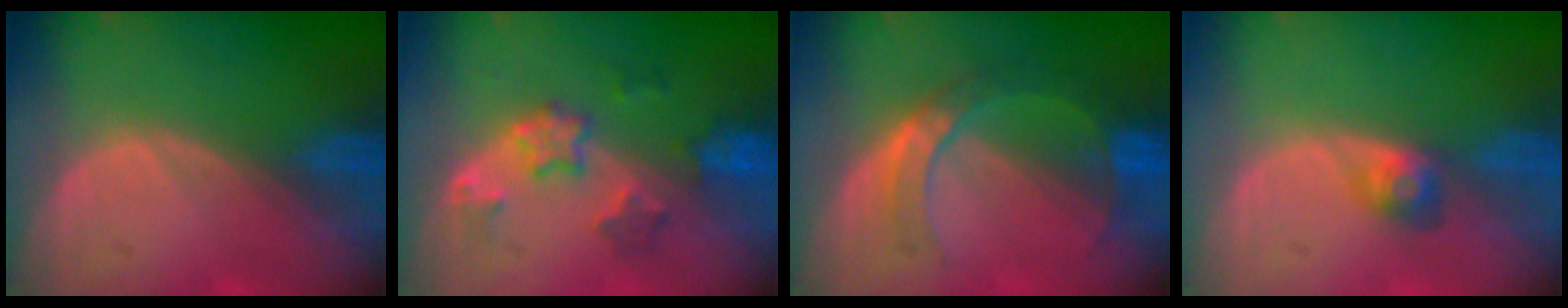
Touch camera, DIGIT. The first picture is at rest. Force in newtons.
{"total": 5.8, "press": 5.8, "slide": 0.2}
{"total": 7.1, "press": 6.5, "slide": 2.9}
{"total": 2.8, "press": 2.6, "slide": 1.0}